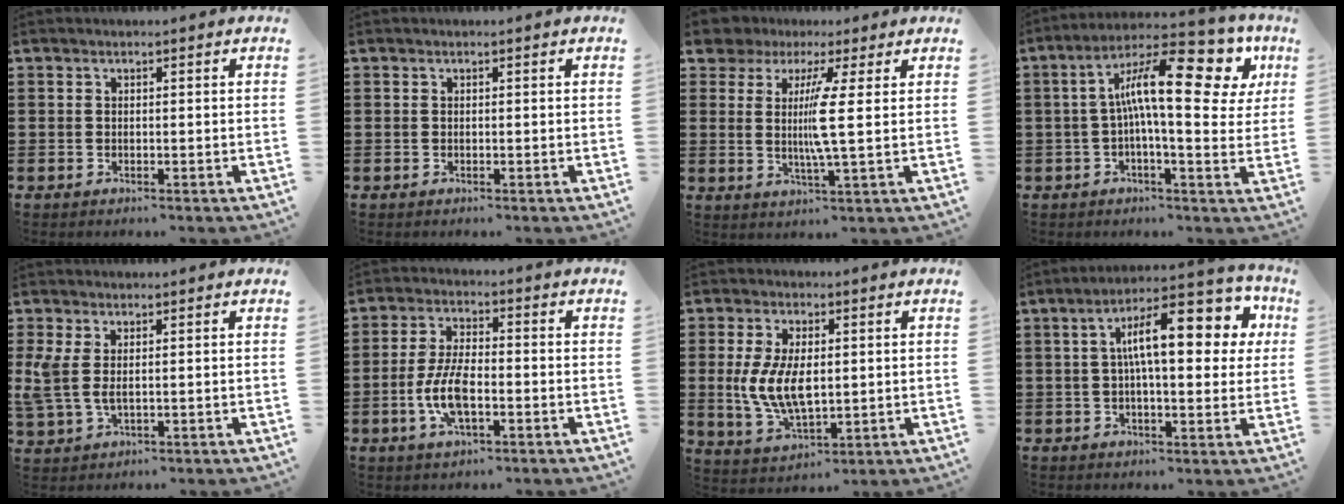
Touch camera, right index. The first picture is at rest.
{"total": 0.0}
{"total": 6.5, "force": [2.7, 1.2, 5.8], "torque": [-0.106, -0.012, 0.044]}
{"total": 17.3, "force": [5.5, 5.0, 15.7], "torque": [-0.263, -0.004, 0.084]}
{"total": 4.2, "force": [0.7, 2.1, 3.6], "torque": [-0.105, -0.005, 0.004]}
{"total": 7.7, "force": [-2.0, 3.0, 6.8], "torque": [-0.157, -0.006, -0.044]}
{"total": 8.4, "force": [0.3, 4.4, 7.1], "torque": [-0.161, 0.003, 0.001]}
{"total": 13.7, "force": [3.8, 4.9, 12.3], "torque": [-0.194, 0.007, 0.053]}